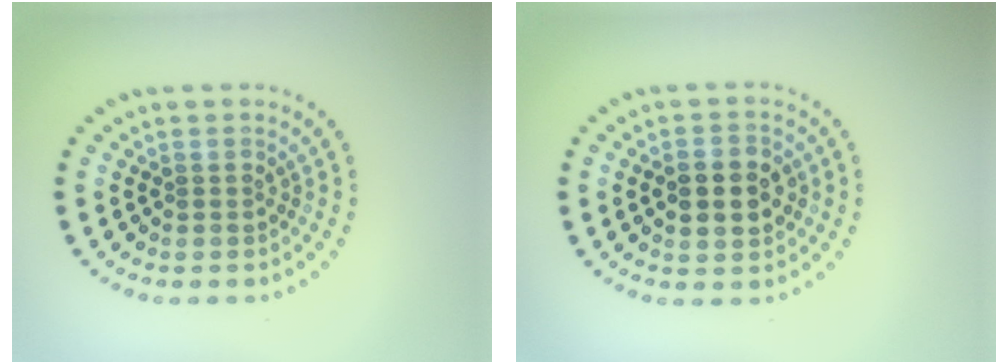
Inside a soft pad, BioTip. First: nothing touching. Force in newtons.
{"total": 4.5, "press": 4.5, "slide": 0.1}